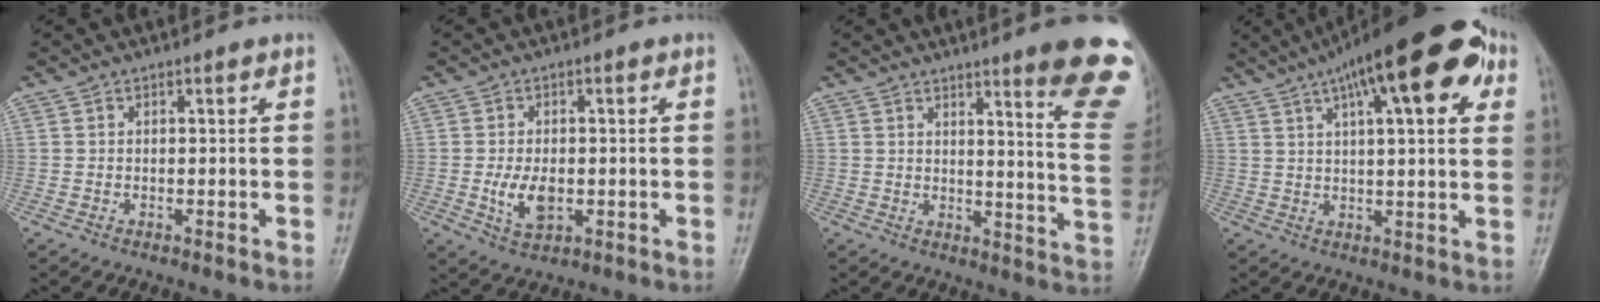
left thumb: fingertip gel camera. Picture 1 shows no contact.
{"total": 5.8, "force": [-0.9, 3.4, 4.6], "torque": [-0.083, -0.005, -0.013]}
{"total": 15.3, "force": [9.7, 1.5, 11.7], "torque": [-0.115, -0.065, 0.112]}
{"total": 21.0, "force": [9.7, 6.6, 17.5], "torque": [-0.247, 0.016, 0.138]}